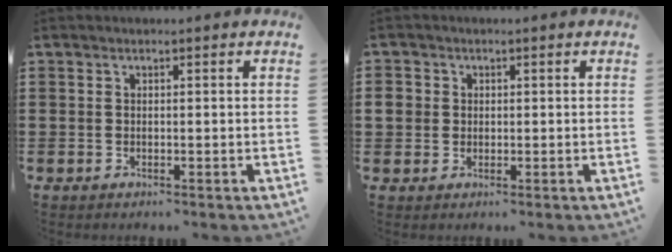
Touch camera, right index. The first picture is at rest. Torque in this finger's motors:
{"motor_torque": [0.38, -0.03, 0.01, 0.03]}